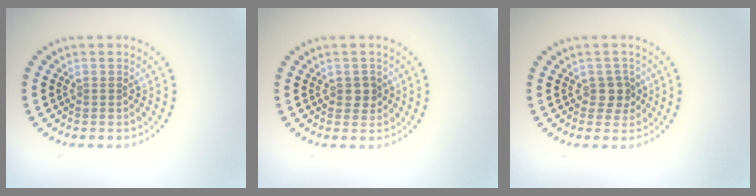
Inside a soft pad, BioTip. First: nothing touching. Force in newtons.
{"total": 1.4, "press": 1.4, "slide": 0.3}
{"total": 1.6, "press": 1.5, "slide": 0.8}